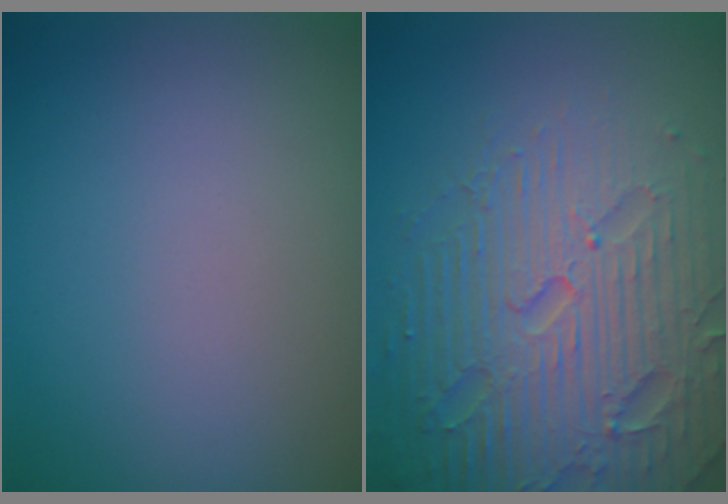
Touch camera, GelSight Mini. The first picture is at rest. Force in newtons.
{"total": 7.4, "press": 7.3, "slide": 1.6}